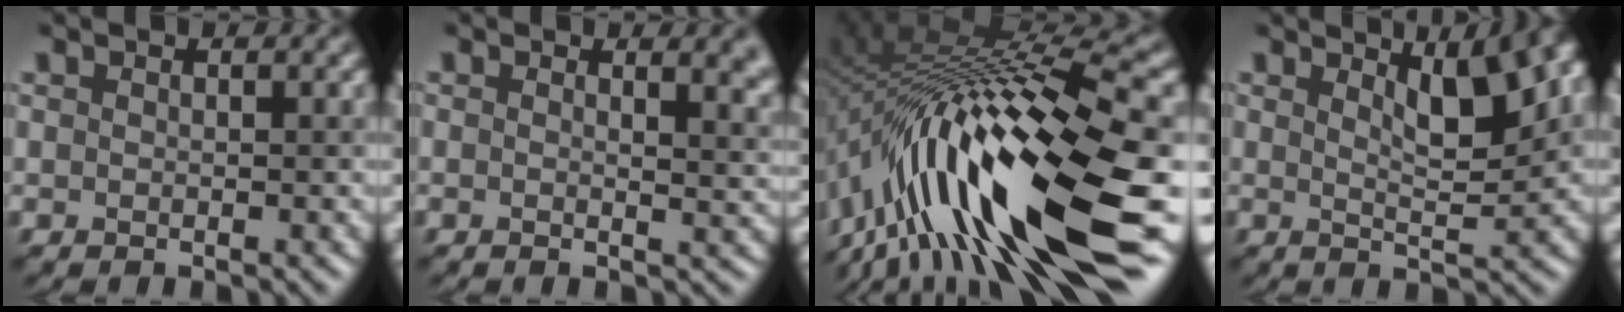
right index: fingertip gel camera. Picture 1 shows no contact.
{"total": 5.3, "force": [2.0, 2.5, 4.3], "torque": [-0.017, 0.016, 0.000]}
{"total": 16.8, "force": [-6.2, 3.9, 15.1], "torque": [-0.267, 0.022, -0.106]}
{"total": 8.0, "force": [3.1, 2.6, 6.9], "torque": [-0.052, 0.024, 0.032]}